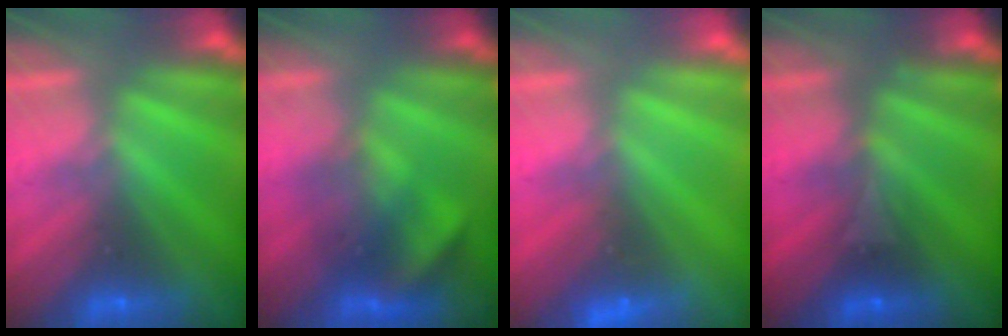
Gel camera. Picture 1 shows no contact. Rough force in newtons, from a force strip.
{"total": 3.5}
{"total": 2.3}
{"total": 2.9}